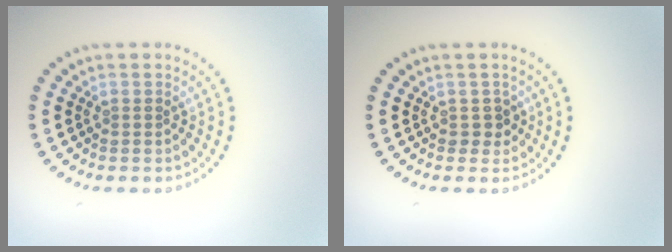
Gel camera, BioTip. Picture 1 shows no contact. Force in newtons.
{"total": 1.2, "press": 1.0, "slide": 0.7}